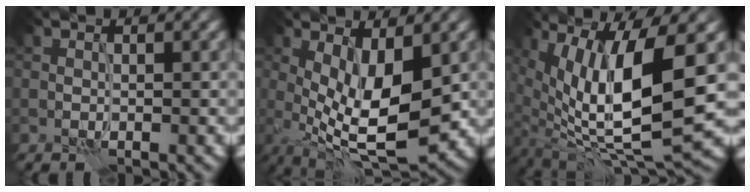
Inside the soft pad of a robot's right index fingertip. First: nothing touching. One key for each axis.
{"total": 9.0, "fx": -1.0, "fy": 3.1, "fz": 8.4, "tx": -0.151, "ty": -0.004, "tz": -0.019}
{"total": 12.7, "fx": 1.3, "fy": 4.5, "fz": 11.8, "tx": -0.214, "ty": -0.014, "tz": 0.028}